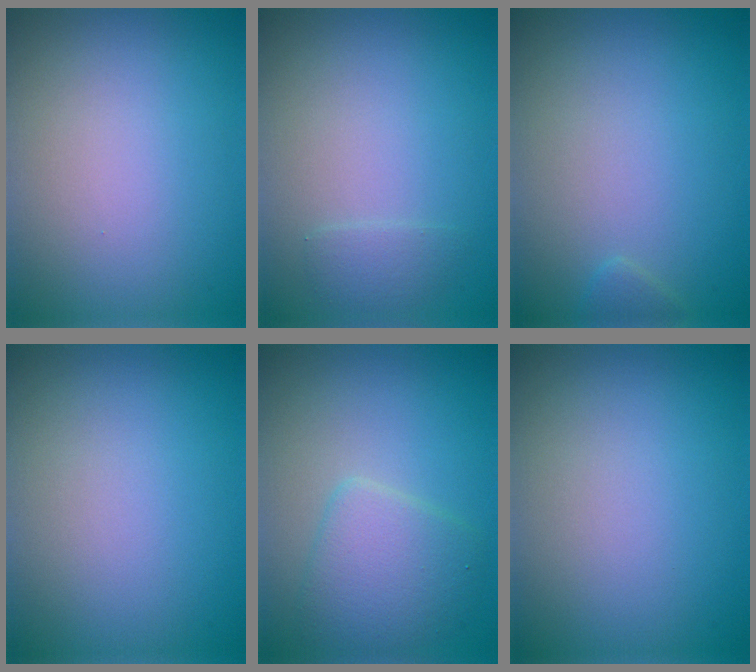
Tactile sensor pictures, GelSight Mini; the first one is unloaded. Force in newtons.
{"total": 1.1, "press": 1.1, "slide": 0.2}
{"total": 0.7, "press": 0.7, "slide": 0.0}
{"total": 0.0}
{"total": 4.0, "press": 4.0, "slide": 0.2}
{"total": 0.0}